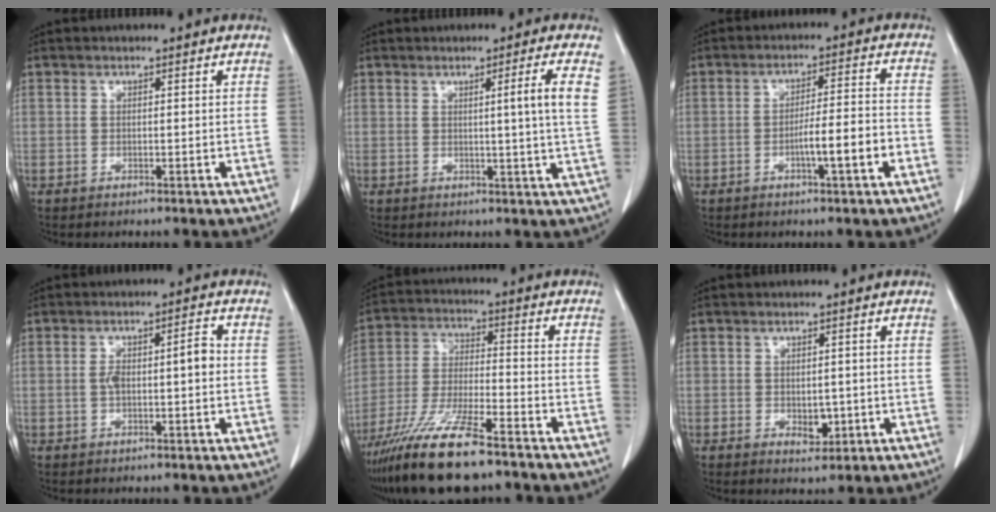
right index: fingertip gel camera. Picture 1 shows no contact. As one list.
[{"total": 5.4, "force": [1.7, -1.4, 4.9], "torque": [-0.070, -0.012, 0.022]}, {"total": 7.1, "force": [-2.6, 0.0, 6.6], "torque": [-0.103, 0.006, -0.041]}, {"total": 5.4, "force": [0.2, 1.4, 5.3], "torque": [-0.090, 0.017, 0.003]}, {"total": 13.4, "force": [-9.8, 1.2, 9.0], "torque": [-0.177, -0.027, -0.180]}, {"total": 2.9, "force": [-0.5, 1.7, 2.3], "torque": [-0.028, -0.001, 0.000]}]